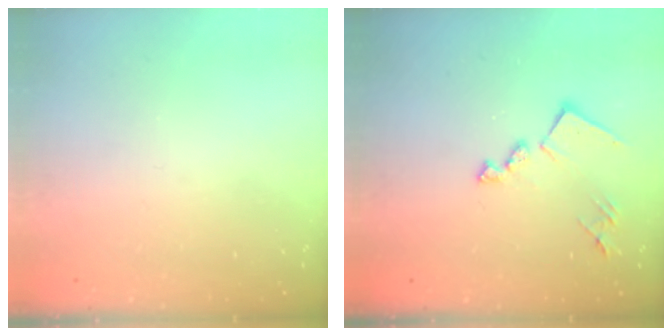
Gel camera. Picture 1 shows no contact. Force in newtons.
{"total": 14.1, "press": 14.0, "slide": 0.5}